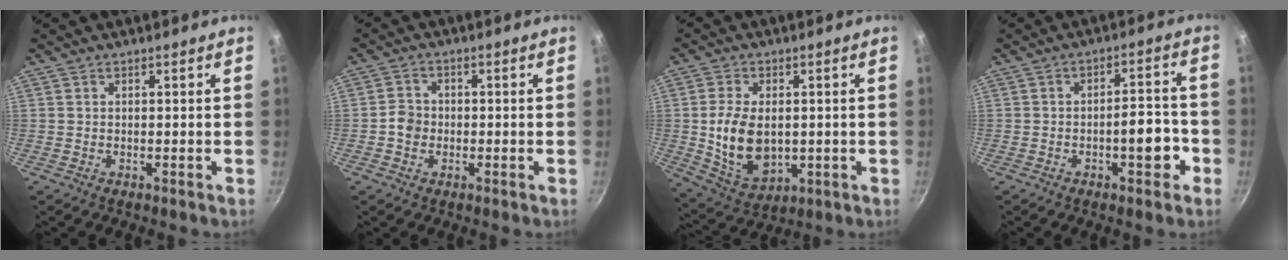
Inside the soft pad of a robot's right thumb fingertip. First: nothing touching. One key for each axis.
{"total": 3.2, "fx": -0.9, "fy": 2.8, "fz": 1.3, "tx": -0.009, "ty": 0.015, "tz": -0.021}
{"total": 12.1, "fx": 0.1, "fy": 7.8, "fz": 9.3, "tx": -0.160, "ty": -0.009, "tz": 0.020}
{"total": 7.2, "fx": -2.7, "fy": 2.9, "fz": 6.0, "tx": -0.054, "ty": 0.031, "tz": -0.036}